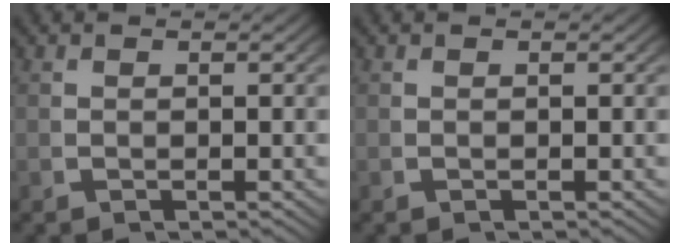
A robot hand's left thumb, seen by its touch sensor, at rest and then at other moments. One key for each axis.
{"total": 0.0}